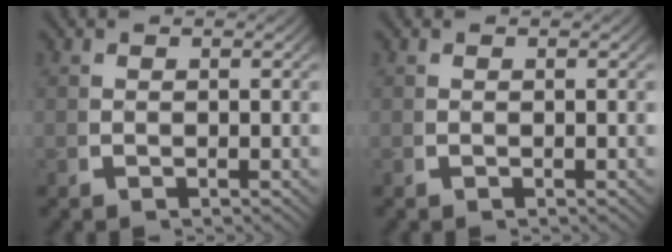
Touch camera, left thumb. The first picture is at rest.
{"total": 0.0}